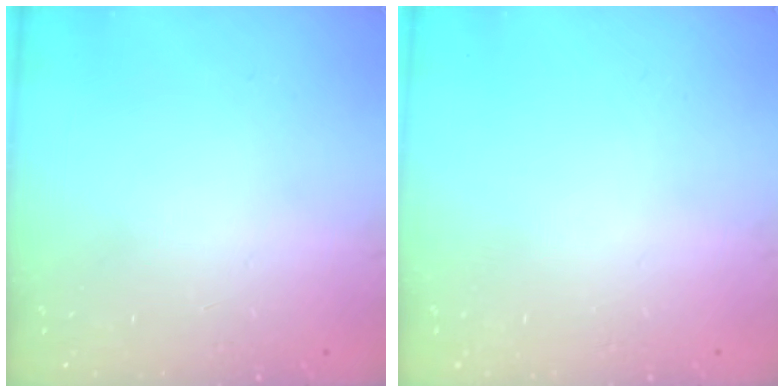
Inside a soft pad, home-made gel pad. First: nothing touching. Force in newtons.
{"total": 0.0}